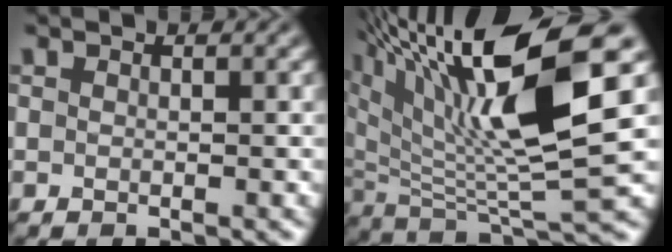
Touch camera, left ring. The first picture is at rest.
{"total": 14.2, "force": [6.3, 3.5, 12.2], "torque": [-0.212, 0.007, 0.114]}